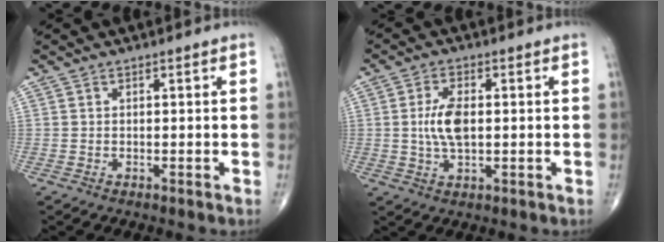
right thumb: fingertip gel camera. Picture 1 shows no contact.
{"total": 6.5, "force": [0.3, 3.1, 5.7], "torque": [-0.115, 0.000, 0.003]}